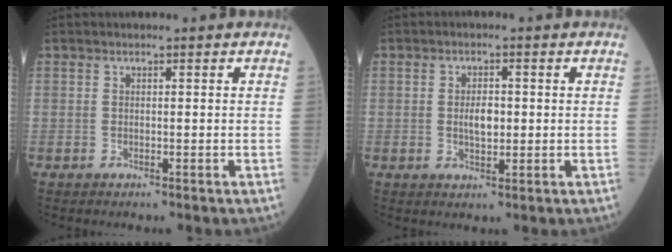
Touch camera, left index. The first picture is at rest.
{"total": 3.2, "force": [0.1, 1.5, 2.8], "torque": [-0.051, 0.001, 0.002]}